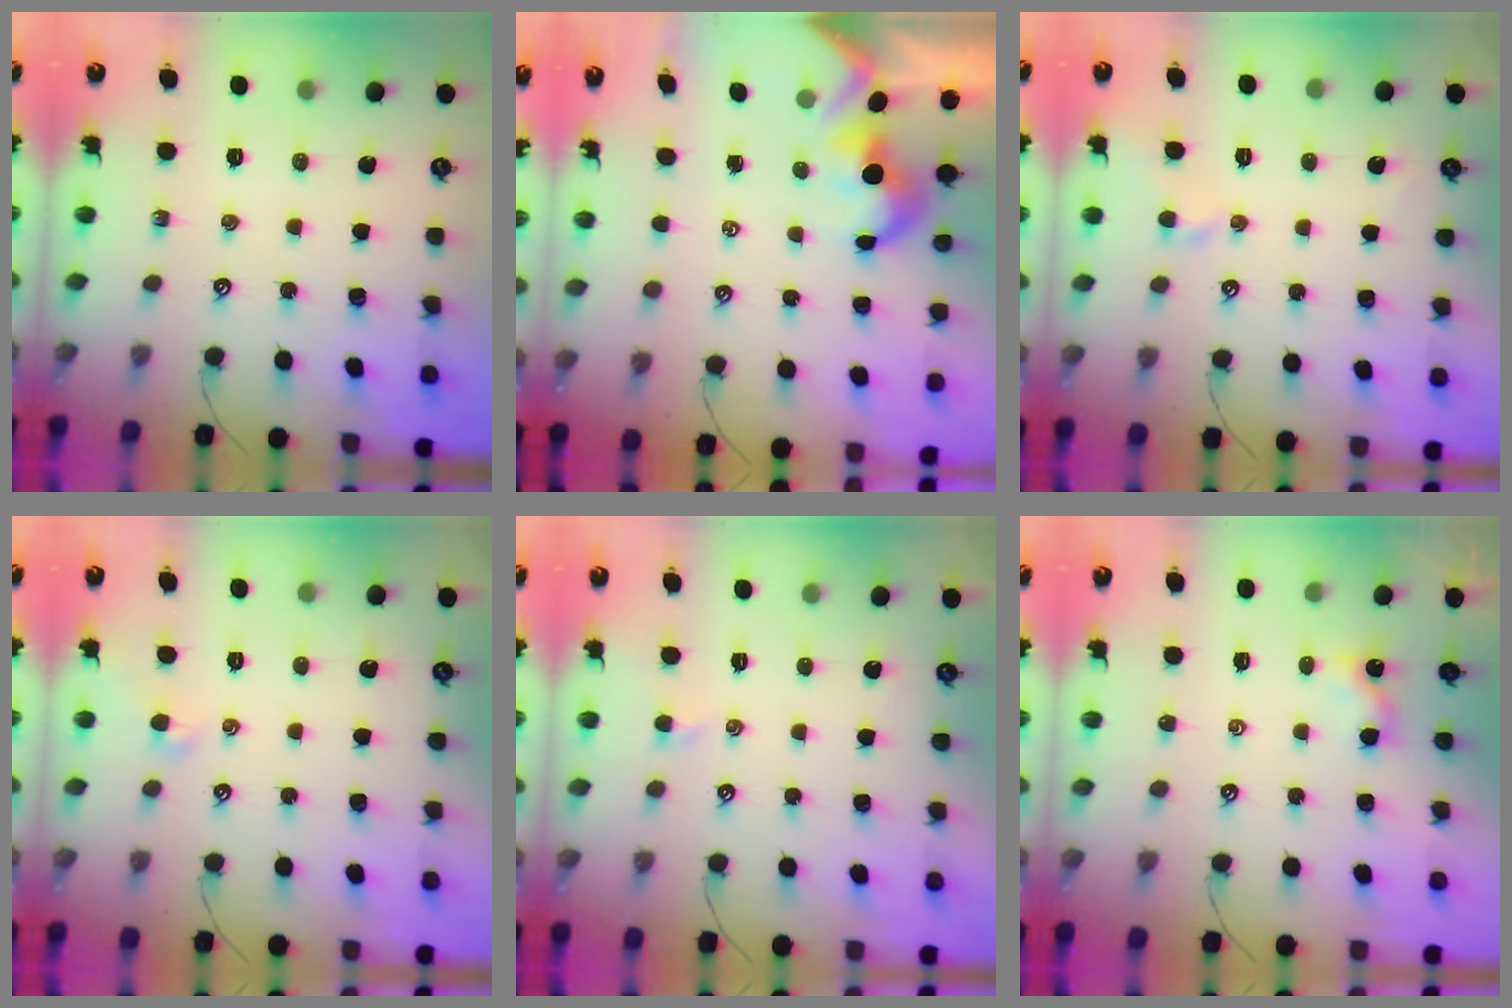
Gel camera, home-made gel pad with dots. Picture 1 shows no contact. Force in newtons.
{"total": 1.6, "press": 1.3, "slide": 1.0}
{"total": 1.5, "press": 1.4, "slide": 0.3}
{"total": 0.5, "press": 0.0, "slide": 0.5}
{"total": 0.0}
{"total": 0.6, "press": 0.5, "slide": 0.3}